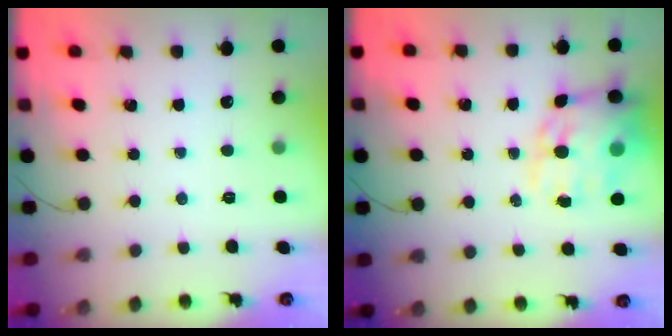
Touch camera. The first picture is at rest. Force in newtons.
{"total": 16.3, "press": 15.7, "slide": 4.5}